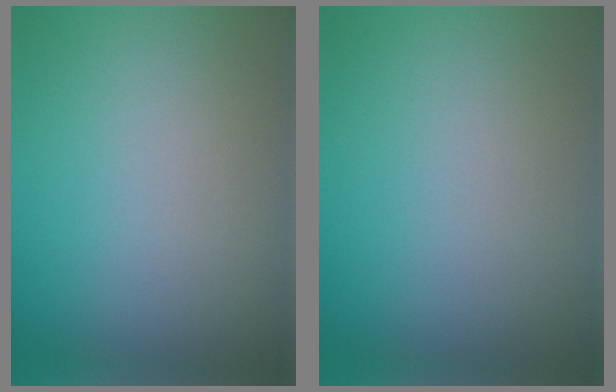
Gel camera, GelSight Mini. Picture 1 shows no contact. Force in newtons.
{"total": 0.0}